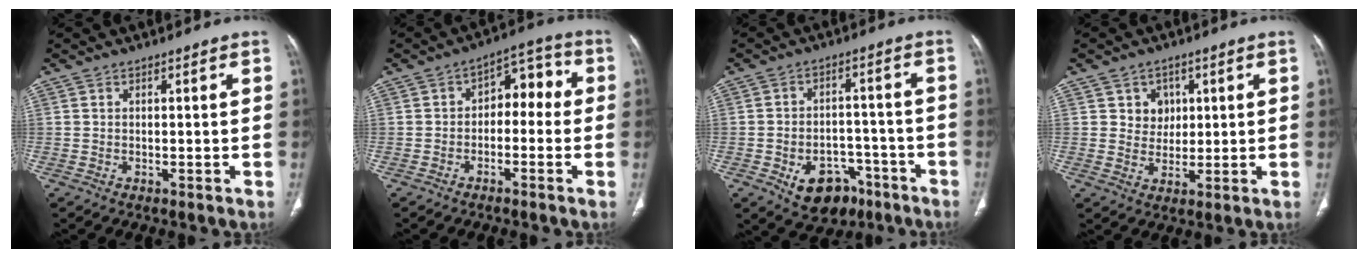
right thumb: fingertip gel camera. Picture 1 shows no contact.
{"total": 7.5, "force": [-0.6, 5.0, 5.6], "torque": [-0.043, 0.044, -0.023]}
{"total": 11.0, "force": [-5.6, 7.7, 5.4], "torque": [-0.053, 0.044, -0.071]}
{"total": 4.9, "force": [1.7, 4.3, 1.4], "torque": [0.008, -0.004, 0.026]}